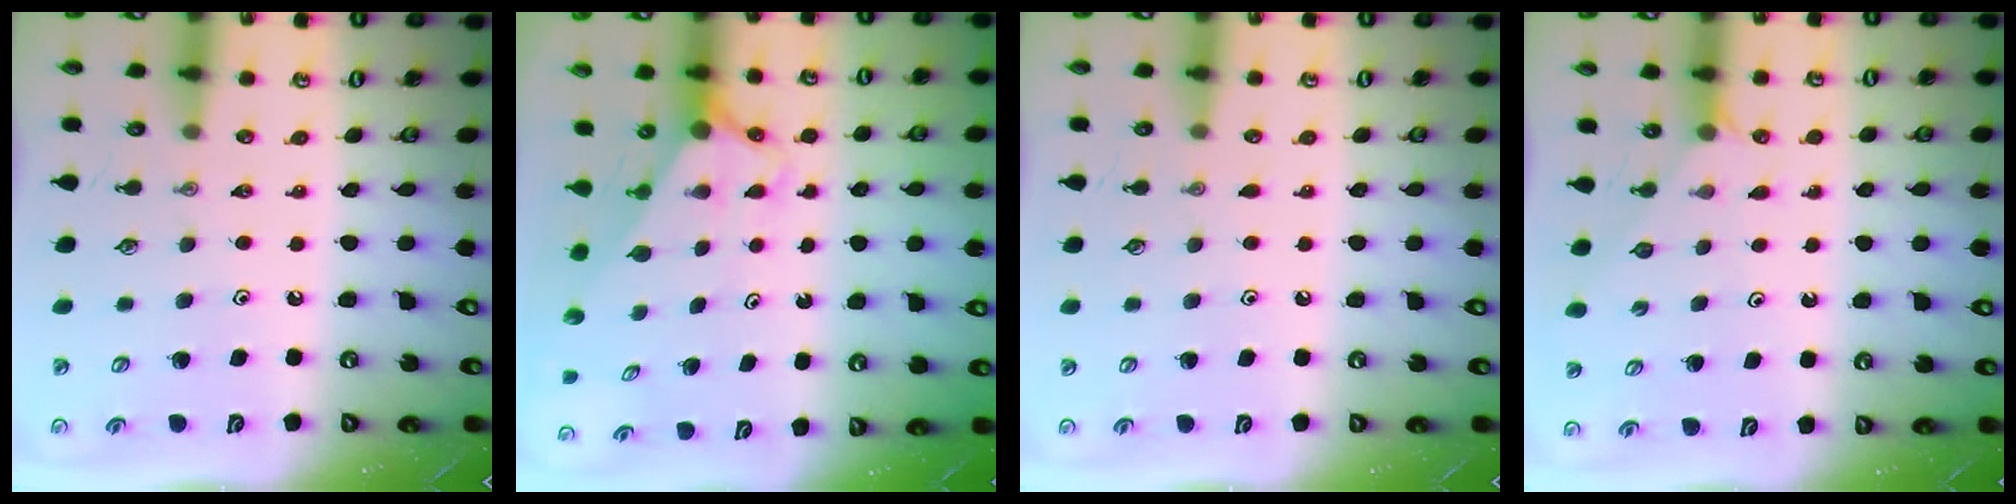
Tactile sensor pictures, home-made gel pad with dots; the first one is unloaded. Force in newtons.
{"total": 2.7, "press": 2.7, "slide": 0.0}
{"total": 2.8, "press": 2.8, "slide": 0.3}
{"total": 1.9, "press": 1.9, "slide": 0.3}